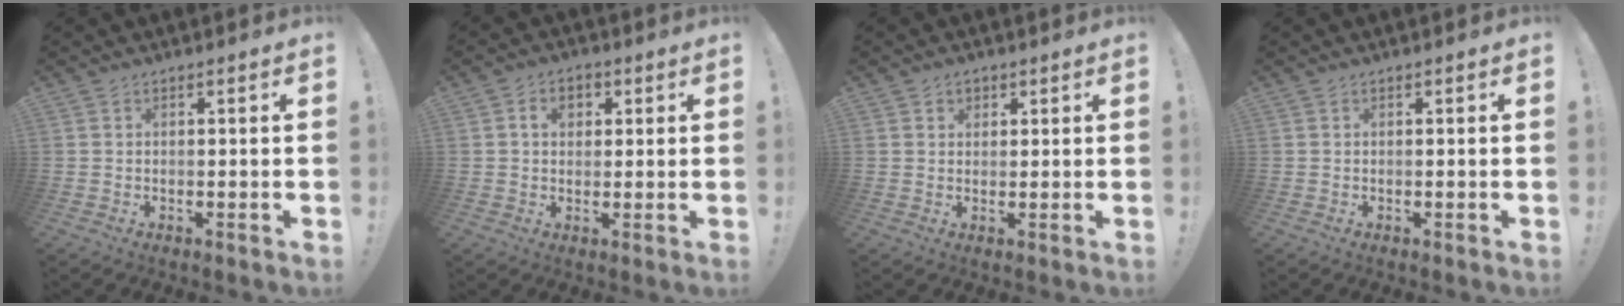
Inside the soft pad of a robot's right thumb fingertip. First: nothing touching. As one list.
[{"total": 5.1, "force": [1.6, 3.9, 2.8], "torque": [-0.032, 0.003, 0.024]}, {"total": 2.1, "force": [1.1, 1.8, 0.5], "torque": [0.003, -0.004, 0.017]}, {"total": 0.0}]